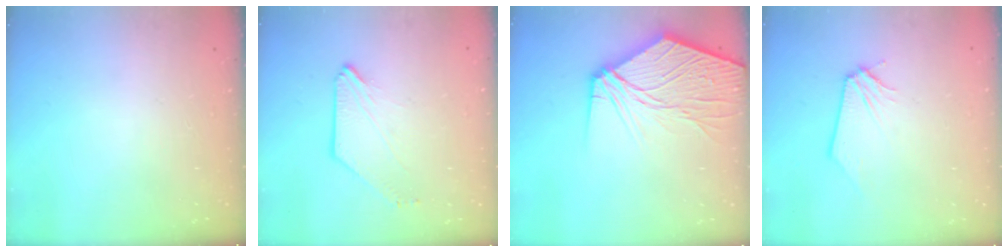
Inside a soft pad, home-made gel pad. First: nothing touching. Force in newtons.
{"total": 3.0, "press": 2.9, "slide": 0.5}
{"total": 15.1, "press": 14.9, "slide": 2.6}
{"total": 0.0}